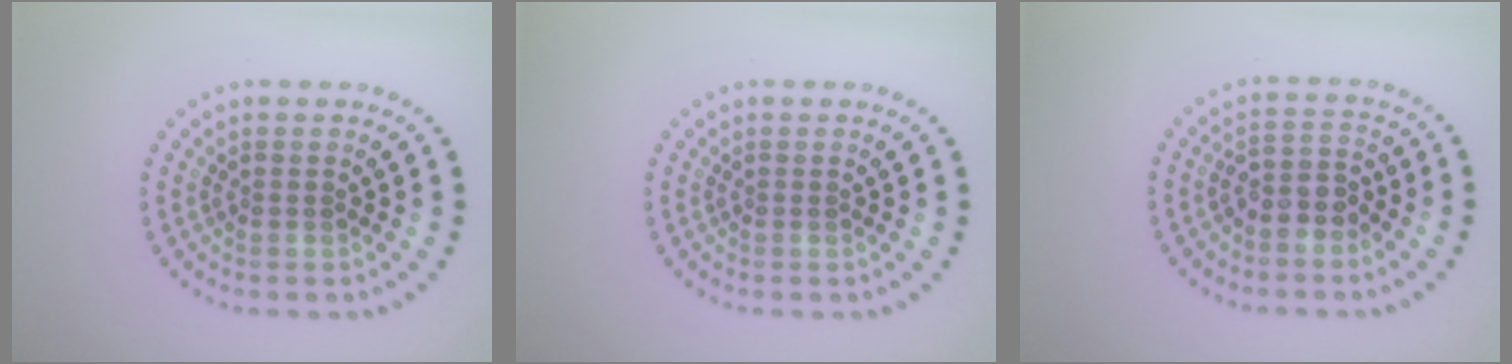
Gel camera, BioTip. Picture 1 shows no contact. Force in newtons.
{"total": 0.0}
{"total": 2.5, "press": 2.2, "slide": 1.1}